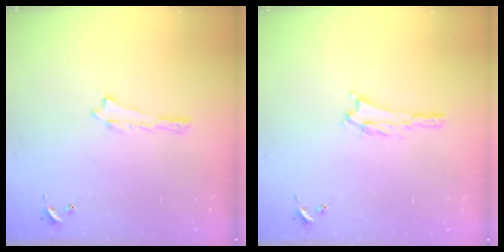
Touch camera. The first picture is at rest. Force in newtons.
{"total": 1.2, "press": 1.2, "slide": 0.2}